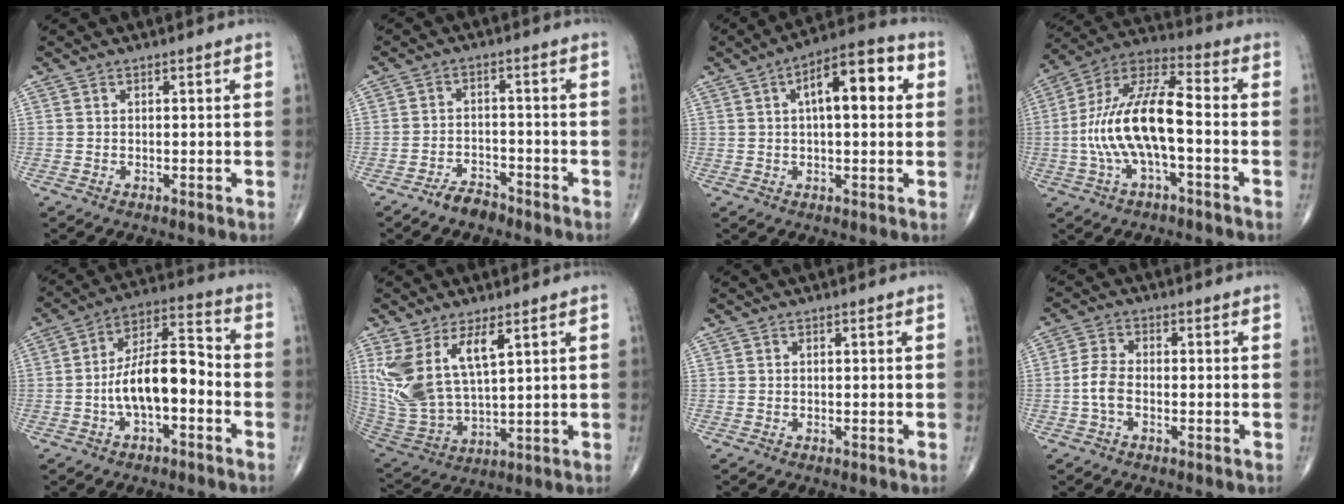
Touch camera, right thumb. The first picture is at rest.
{"total": 3.9, "force": [-3.3, 1.6, 1.3], "torque": [-0.018, 0.019, -0.058]}
{"total": 12.2, "force": [3.0, 4.9, 10.8], "torque": [-0.144, 0.023, 0.036]}
{"total": 16.3, "force": [-2.5, 5.9, 14.9], "torque": [-0.301, 0.046, -0.050]}
{"total": 12.4, "force": [-3.1, 5.5, 10.7], "torque": [-0.179, 0.047, -0.061]}
{"total": 14.3, "force": [6.1, 6.2, 11.4], "torque": [-0.234, -0.029, 0.139]}
{"total": 0.0}
{"total": 4.2, "force": [-1.1, 2.3, 3.3], "torque": [-0.075, 0.013, -0.027]}